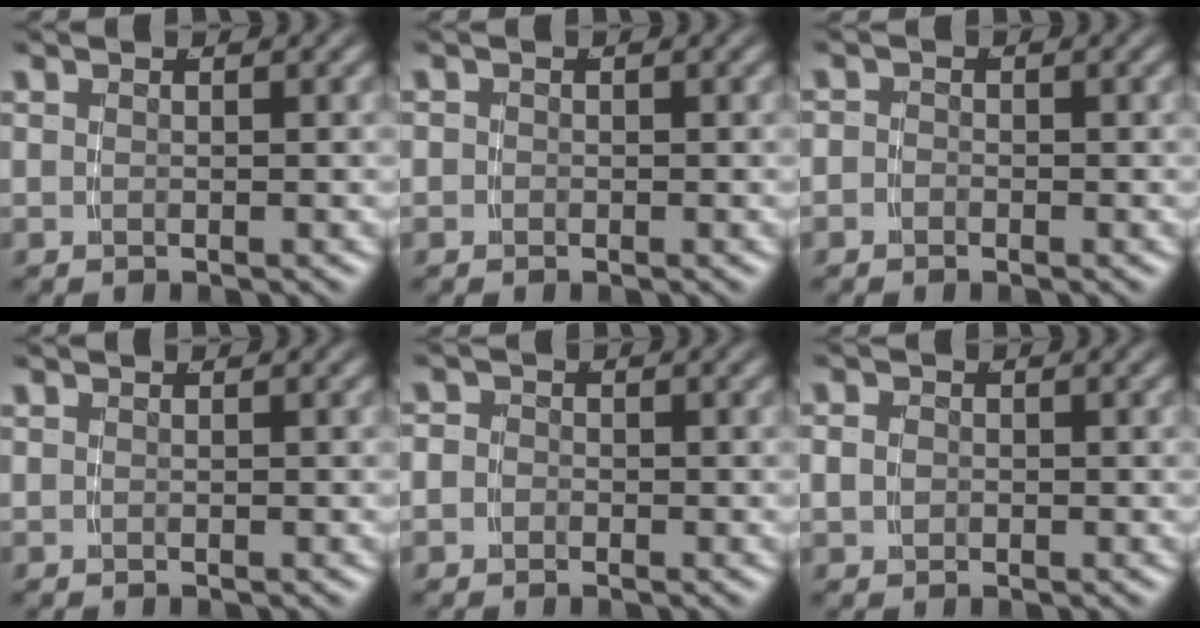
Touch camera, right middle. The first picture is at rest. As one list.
[{"total": 0.7, "force": [-0.4, 0.5, -0.1], "torque": [0.005, -0.004, -0.007]}, {"total": 1.2, "force": [-0.8, 0.9, -0.1], "torque": [0.000, -0.007, -0.016]}, {"total": 0.0}, {"total": 1.7, "force": [-0.7, 1.6, 0.3], "torque": [-0.009, -0.005, -0.015]}, {"total": 1.2, "force": [-0.3, 1.0, 0.6], "torque": [-0.017, -0.009, 0.001]}]